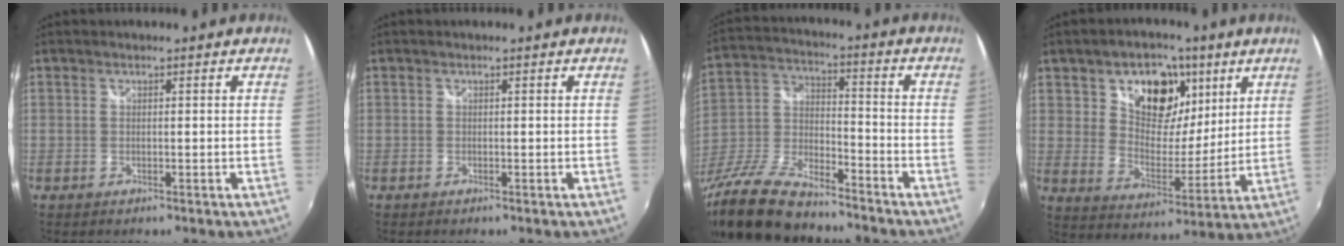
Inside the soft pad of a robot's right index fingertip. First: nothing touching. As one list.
[{"total": 0.0}, {"total": 19.9, "force": [-15.5, 6.4, 10.7], "torque": [-0.239, -0.026, -0.286]}, {"total": 14.7, "force": [7.0, 9.8, 8.4], "torque": [-0.143, 0.006, 0.118]}]